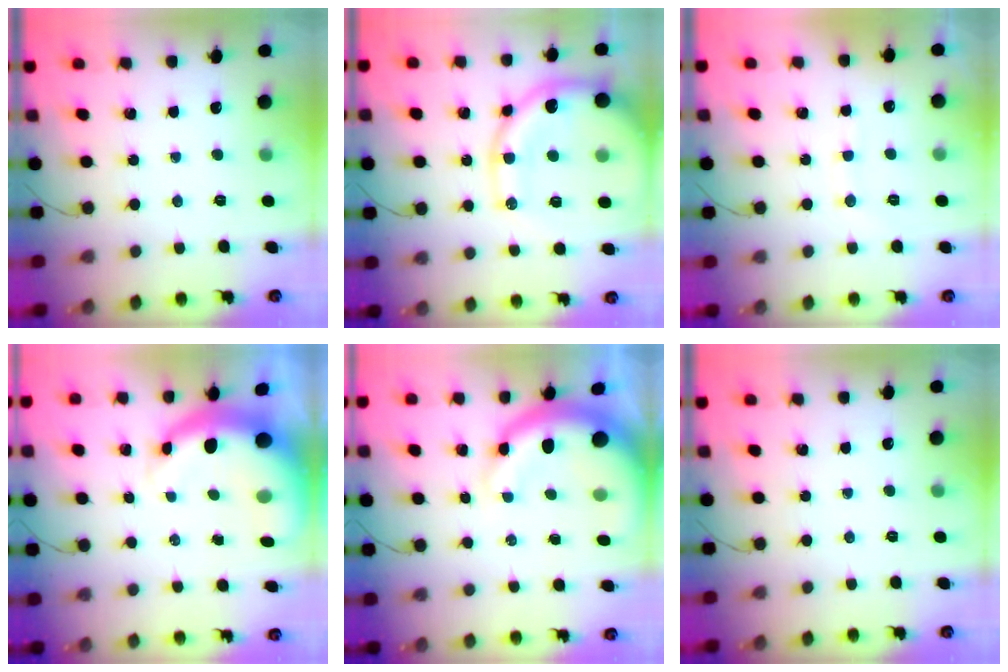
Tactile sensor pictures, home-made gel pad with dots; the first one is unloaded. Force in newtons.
{"total": 17.0, "press": 16.5, "slide": 4.0}
{"total": 6.8, "press": 6.8, "slide": 0.9}
{"total": 9.1, "press": 8.7, "slide": 2.4}
{"total": 11.7, "press": 11.5, "slide": 2.3}
{"total": 0.0}